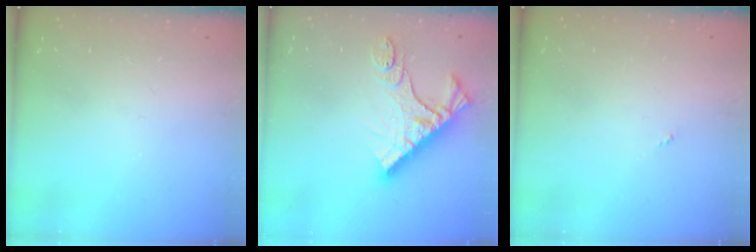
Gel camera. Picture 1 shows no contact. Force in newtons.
{"total": 12.8, "press": 12.7, "slide": 1.3}
{"total": 0.0}